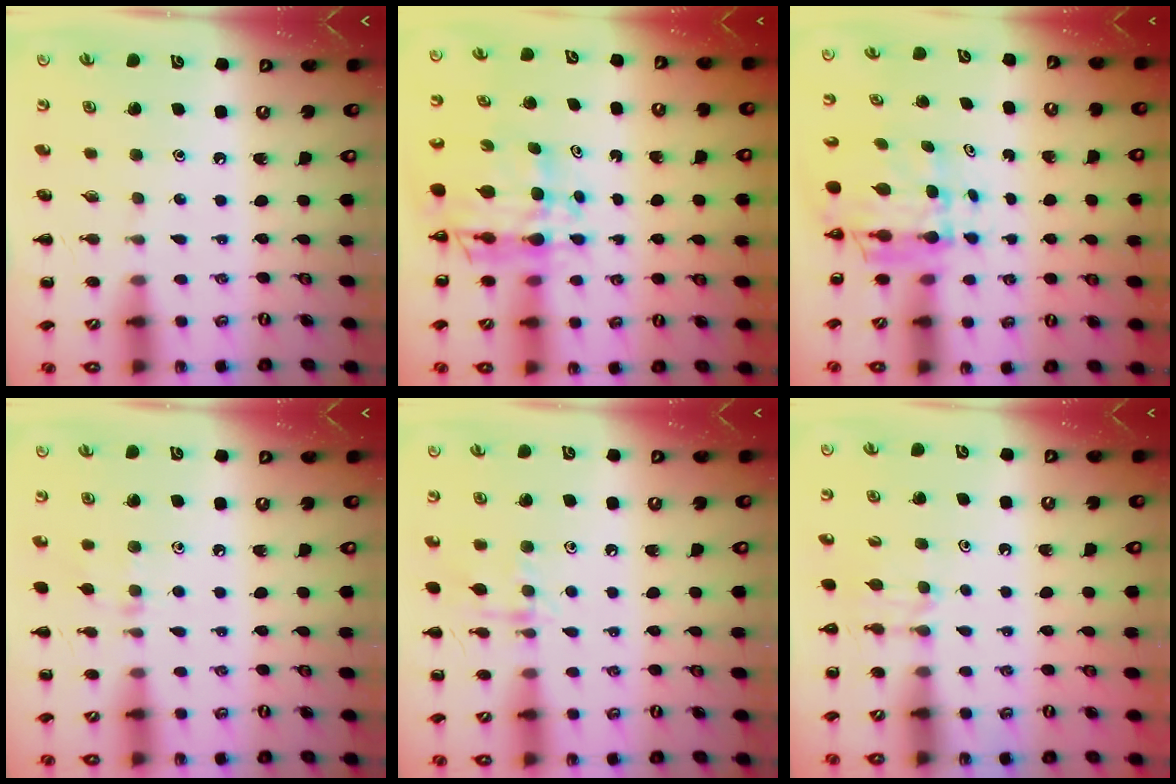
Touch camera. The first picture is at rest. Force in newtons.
{"total": 9.1, "press": 8.5, "slide": 3.2}
{"total": 5.6, "press": 5.2, "slide": 2.1}
{"total": 6.4, "press": 6.0, "slide": 2.3}
{"total": 8.1, "press": 8.1, "slide": 1.2}
{"total": 4.4, "press": 4.1, "slide": 1.5}